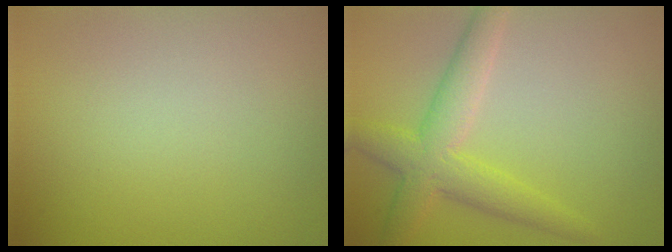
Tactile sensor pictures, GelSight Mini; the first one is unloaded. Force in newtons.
{"total": 4.6, "press": 4.6, "slide": 0.0}